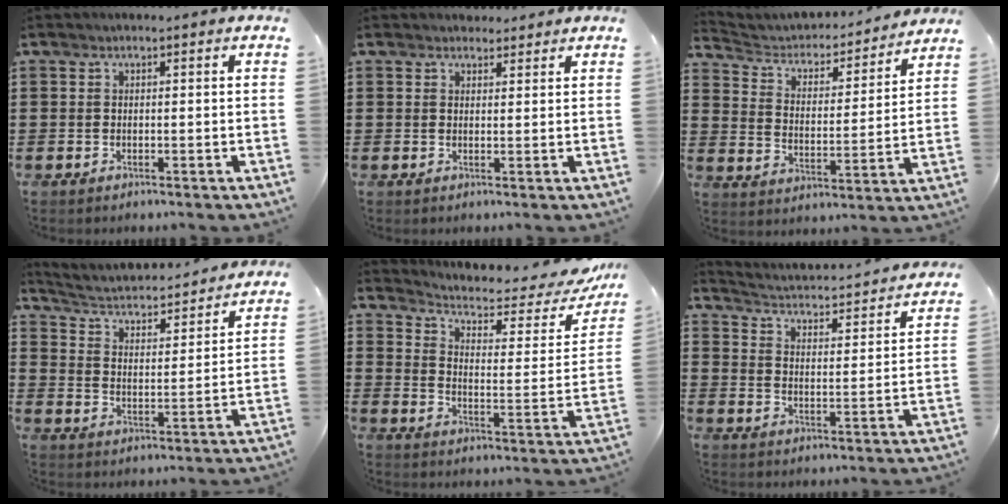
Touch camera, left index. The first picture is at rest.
{"total": 2.1, "force": [1.8, 0.9, 0.1], "torque": [-0.006, 0.005, 0.036]}
{"total": 3.6, "force": [3.2, 1.4, 0.7], "torque": [-0.037, -0.025, 0.046]}
{"total": 2.8, "force": [2.5, 0.6, 1.1], "torque": [-0.039, -0.029, 0.030]}
{"total": 4.1, "force": [3.0, 1.2, 2.5], "torque": [-0.058, -0.023, 0.042]}
{"total": 1.7, "force": [1.6, 0.1, 0.3], "torque": [-0.025, -0.031, 0.014]}